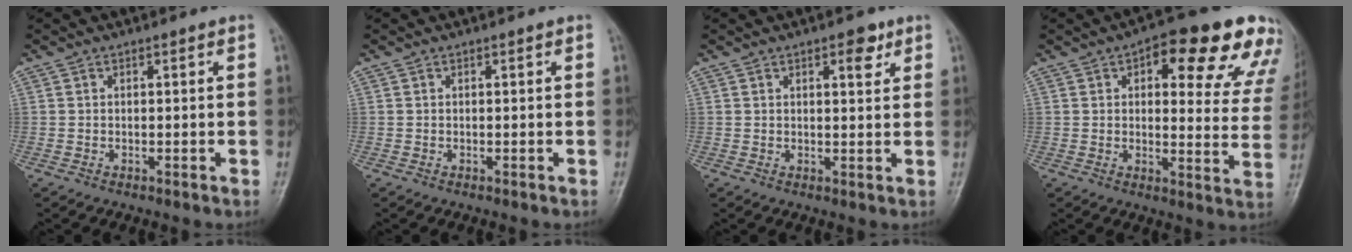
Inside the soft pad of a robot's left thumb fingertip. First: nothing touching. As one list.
[{"total": 0.0}, {"total": 3.7, "force": [2.0, 1.5, 2.7], "torque": [-0.024, -0.008, 0.026]}, {"total": 20.3, "force": [11.5, 7.9, 14.7], "torque": [-0.135, -0.020, 0.130]}]